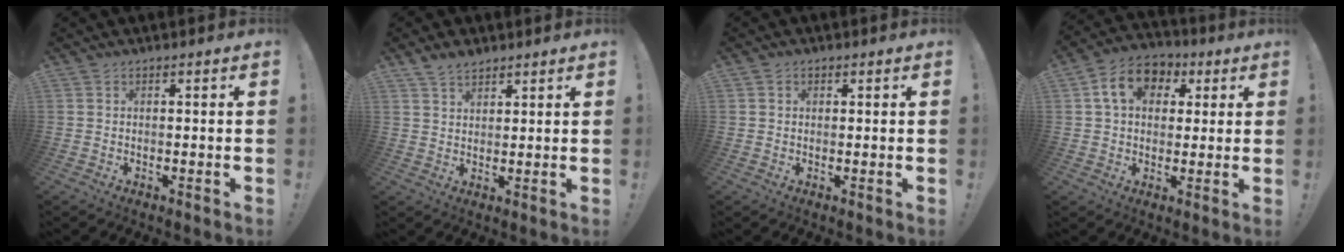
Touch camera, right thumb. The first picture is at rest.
{"total": 4.5, "force": [3.7, 2.1, 1.6], "torque": [-0.031, -0.020, 0.070]}
{"total": 1.1, "force": [0.3, 1.0, 0.3], "torque": [0.002, 0.000, 0.004]}
{"total": 12.0, "force": [4.0, 9.2, 6.7], "torque": [-0.105, 0.003, 0.078]}